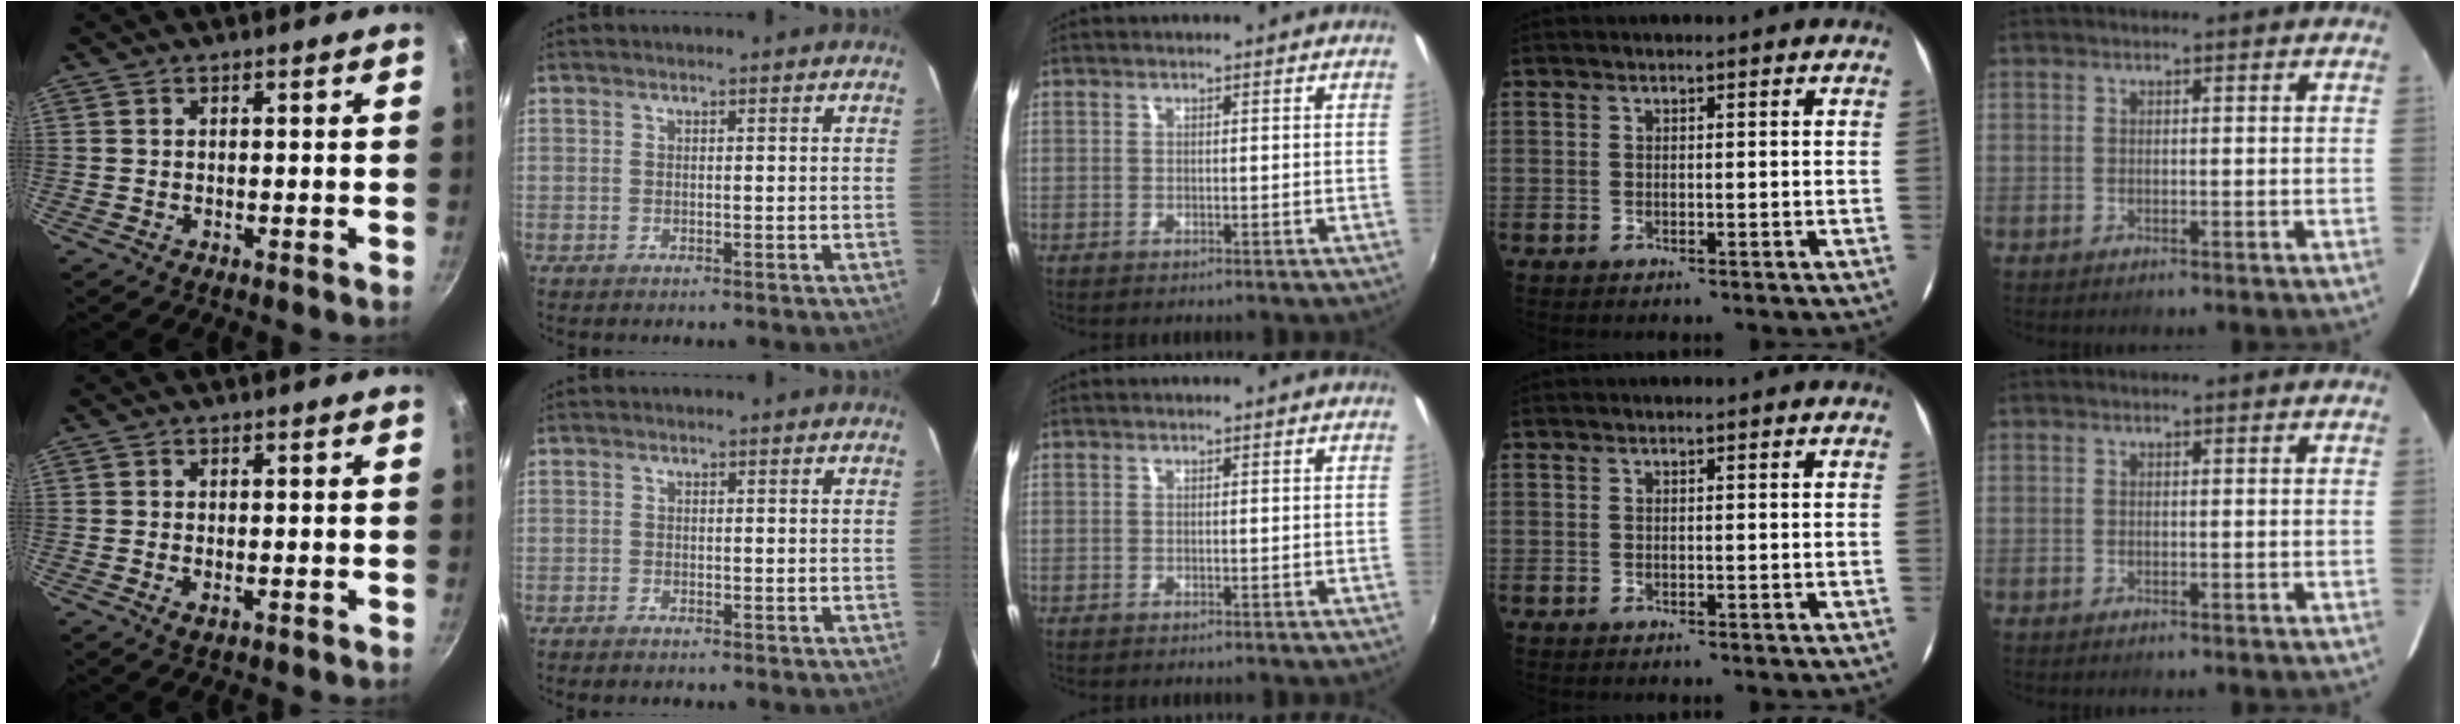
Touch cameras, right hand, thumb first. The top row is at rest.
{"thumb": {"total": 2.0, "force": [-0.7, 1.1, 1.6], "torque": [-0.027, -0.003, -0.011]}, "index": {"total": 1.1, "force": [-0.9, 0.3, 0.4], "torque": [-0.010, -0.002, -0.020]}}